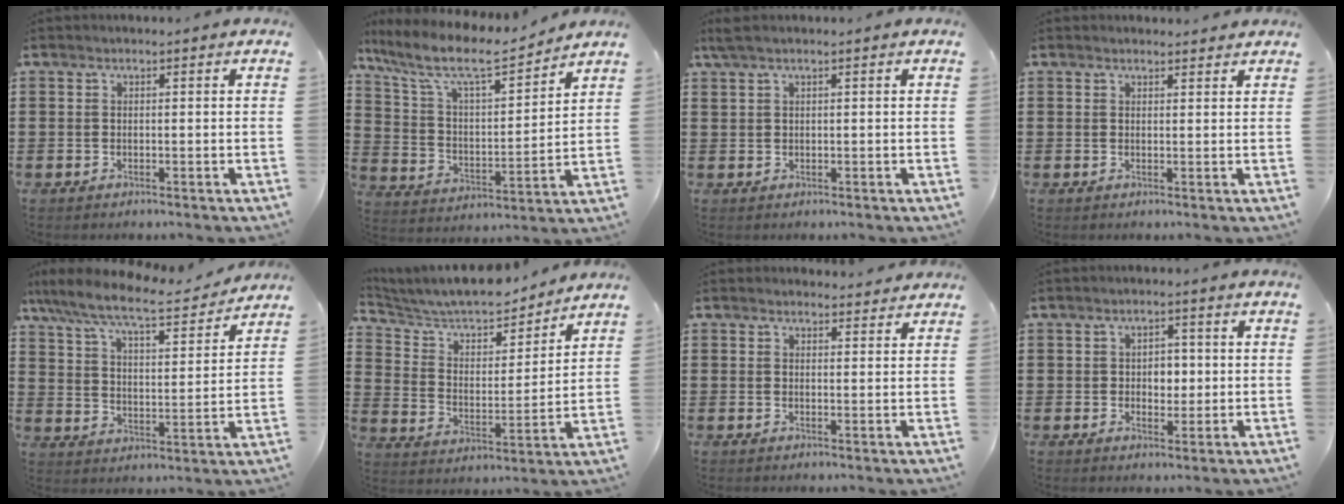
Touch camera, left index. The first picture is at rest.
{"total": 9.8, "force": [7.9, 2.0, 5.4], "torque": [-0.137, -0.043, 0.133]}
{"total": 1.2, "force": [0.7, 0.1, 0.9], "torque": [-0.019, -0.001, 0.014]}
{"total": 1.3, "force": [1.2, 0.3, 0.1], "torque": [-0.005, 0.001, 0.025]}
{"total": 8.3, "force": [7.2, 0.6, 4.0], "torque": [-0.108, -0.042, 0.120]}
{"total": 7.4, "force": [6.8, 2.0, 2.2], "torque": [-0.077, -0.045, 0.115]}
{"total": 2.3, "force": [2.2, 0.6, 0.2], "torque": [-0.001, -0.004, 0.041]}
{"total": 3.3, "force": [0.2, 2.3, 2.4], "torque": [-0.036, 0.003, -0.004]}